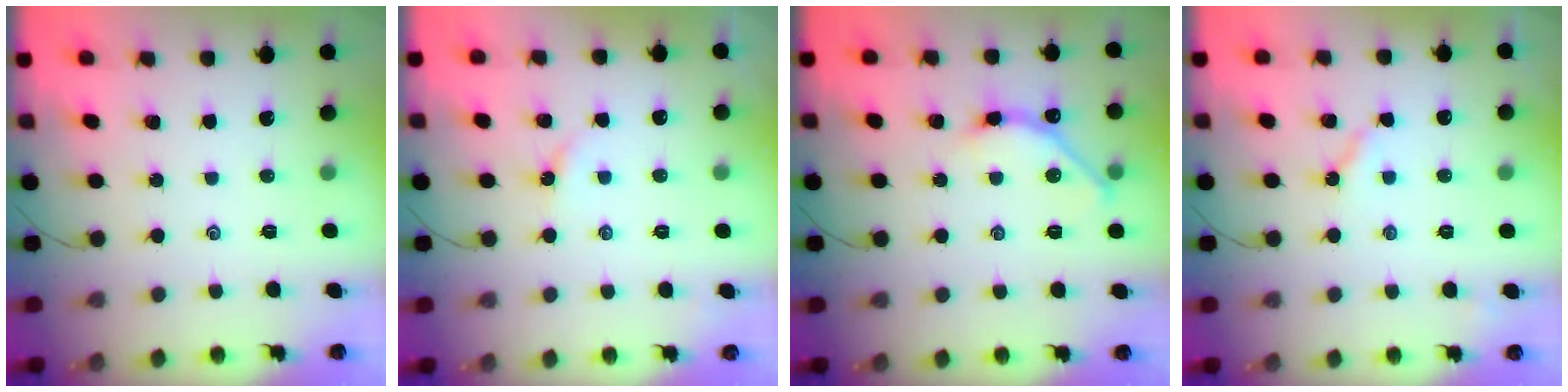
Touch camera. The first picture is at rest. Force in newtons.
{"total": 1.9, "press": 1.9, "slide": 0.3}
{"total": 5.6, "press": 5.5, "slide": 0.8}
{"total": 4.7, "press": 4.7, "slide": 0.4}